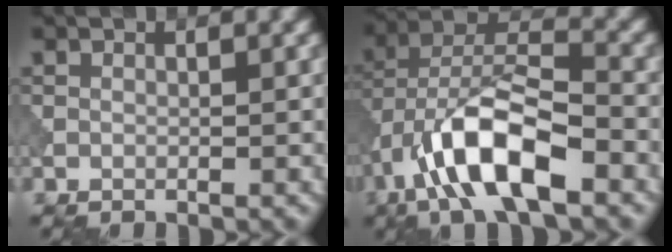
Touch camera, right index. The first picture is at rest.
{"total": 10.3, "force": [-4.9, 3.9, 8.2], "torque": [-0.151, 0.014, -0.092]}